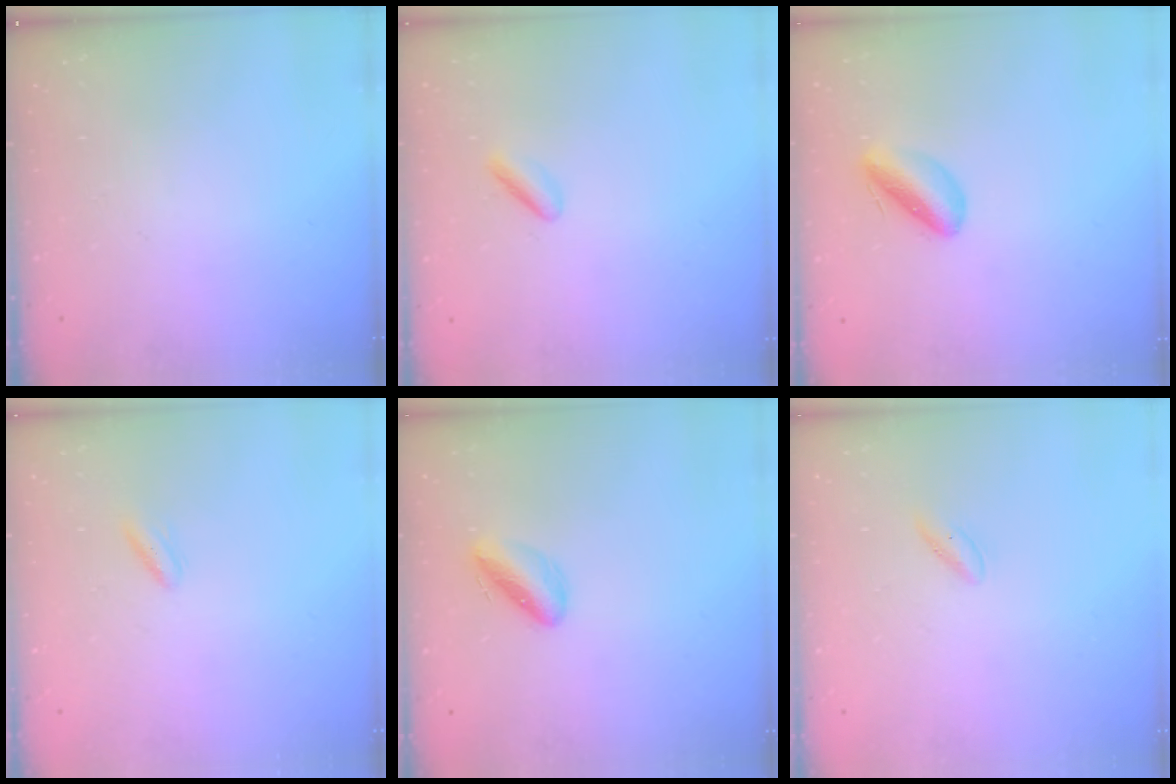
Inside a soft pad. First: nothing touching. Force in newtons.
{"total": 2.0, "press": 1.9, "slide": 0.6}
{"total": 5.7, "press": 5.5, "slide": 1.6}
{"total": 3.0, "press": 2.8, "slide": 1.0}
{"total": 5.2, "press": 4.9, "slide": 1.8}
{"total": 2.2, "press": 2.0, "slide": 0.8}